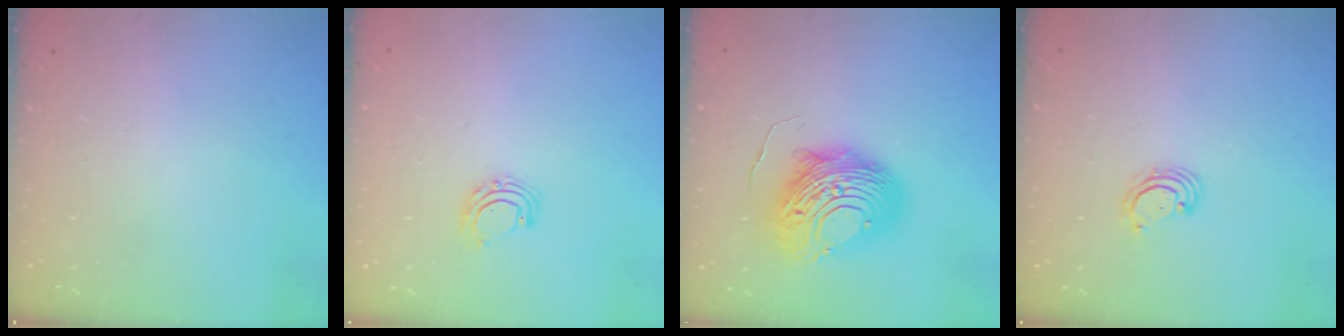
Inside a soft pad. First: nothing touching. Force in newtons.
{"total": 7.6, "press": 7.5, "slide": 0.9}
{"total": 14.9, "press": 14.8, "slide": 1.3}
{"total": 2.8, "press": 2.8, "slide": 0.3}